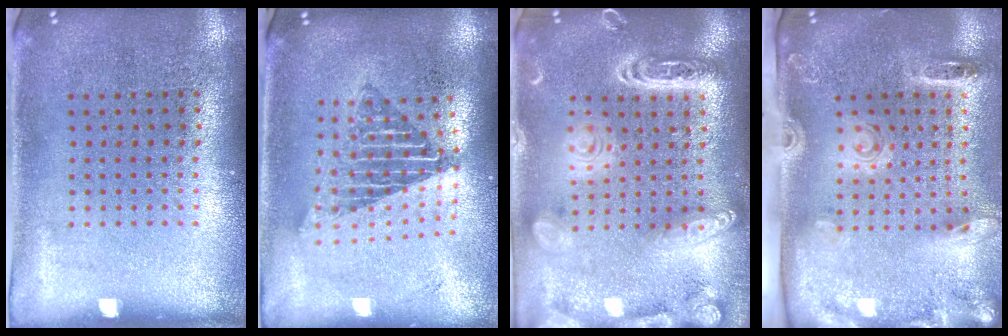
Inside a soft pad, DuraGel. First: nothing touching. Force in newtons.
{"total": 1.7, "press": 1.3, "slide": 1.0}
{"total": 3.8, "press": 3.7, "slide": 0.3}
{"total": 2.7, "press": 1.9, "slide": 2.0}